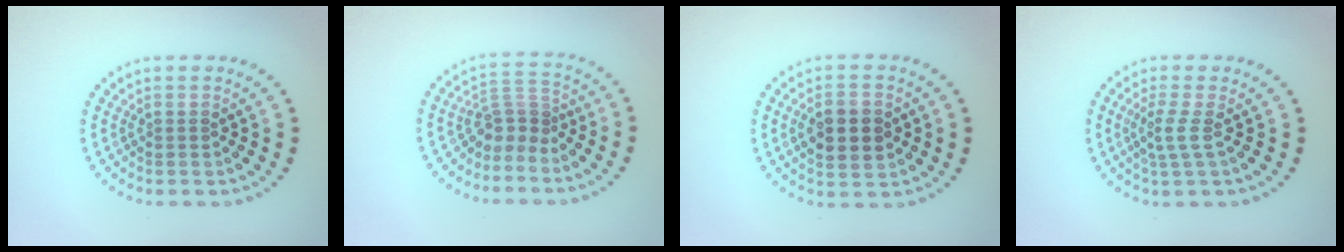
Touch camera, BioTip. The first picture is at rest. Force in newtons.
{"total": 2.8, "press": 1.8, "slide": 2.1}
{"total": 4.4, "press": 4.4, "slide": 0.2}
{"total": 1.9, "press": 1.3, "slide": 1.3}